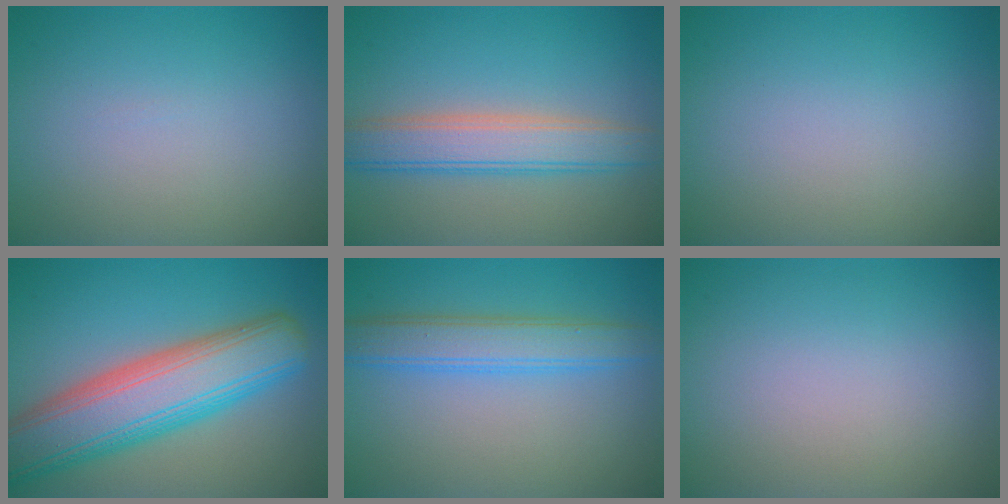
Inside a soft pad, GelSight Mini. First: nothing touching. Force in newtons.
{"total": 4.9, "press": 4.9, "slide": 0.3}
{"total": 0.0}
{"total": 10.4, "press": 10.4, "slide": 0.6}
{"total": 4.1, "press": 4.1, "slide": 0.1}
{"total": 0.0}